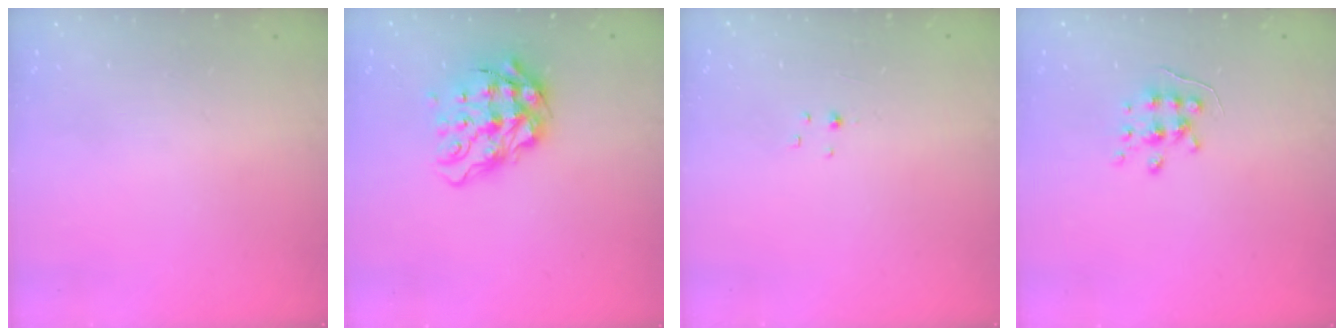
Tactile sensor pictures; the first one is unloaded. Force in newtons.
{"total": 15.8, "press": 15.7, "slide": 1.6}
{"total": 1.1, "press": 1.1, "slide": 0.2}
{"total": 6.2, "press": 6.1, "slide": 0.4}